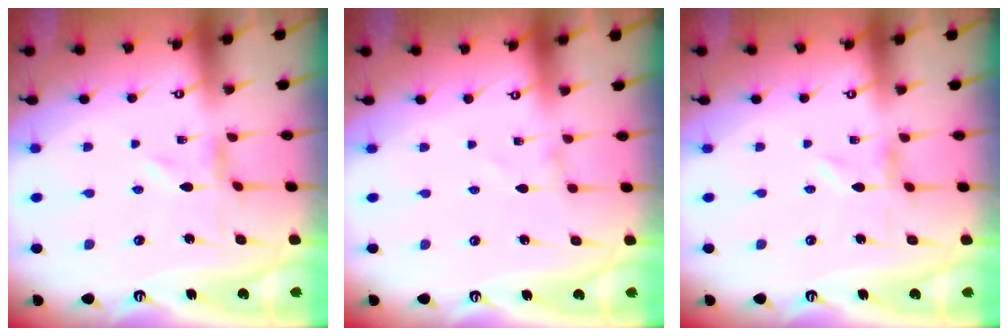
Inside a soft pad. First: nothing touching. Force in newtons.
{"total": 1.4, "press": 1.4, "slide": 0.0}
{"total": 0.0}